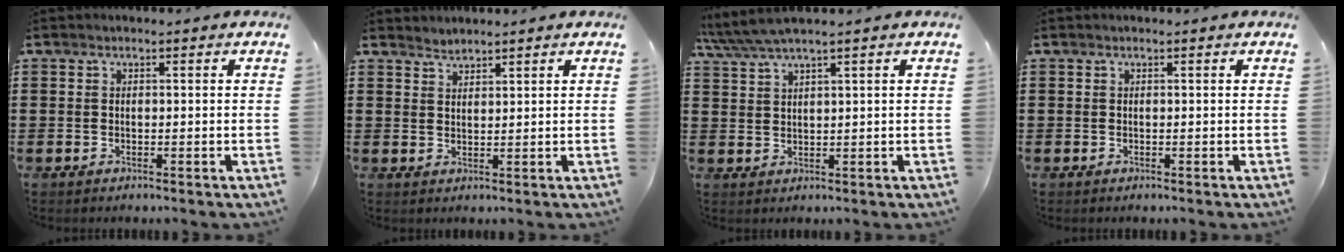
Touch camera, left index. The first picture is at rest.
{"total": 1.5, "force": [1.5, 0.0, -0.1], "torque": [-0.001, 0.000, 0.031]}
{"total": 3.6, "force": [2.8, 0.1, 2.3], "torque": [-0.053, -0.002, 0.050]}
{"total": 0.0}